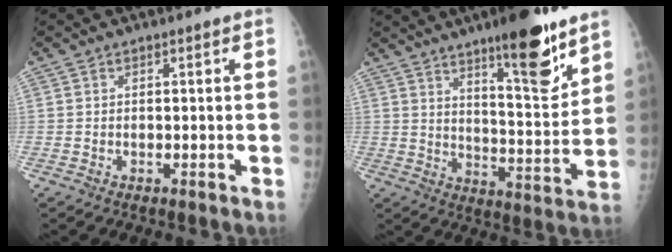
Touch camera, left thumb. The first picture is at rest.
{"total": 15.9, "force": [10.4, 3.7, 11.4], "torque": [-0.139, -0.075, 0.162]}